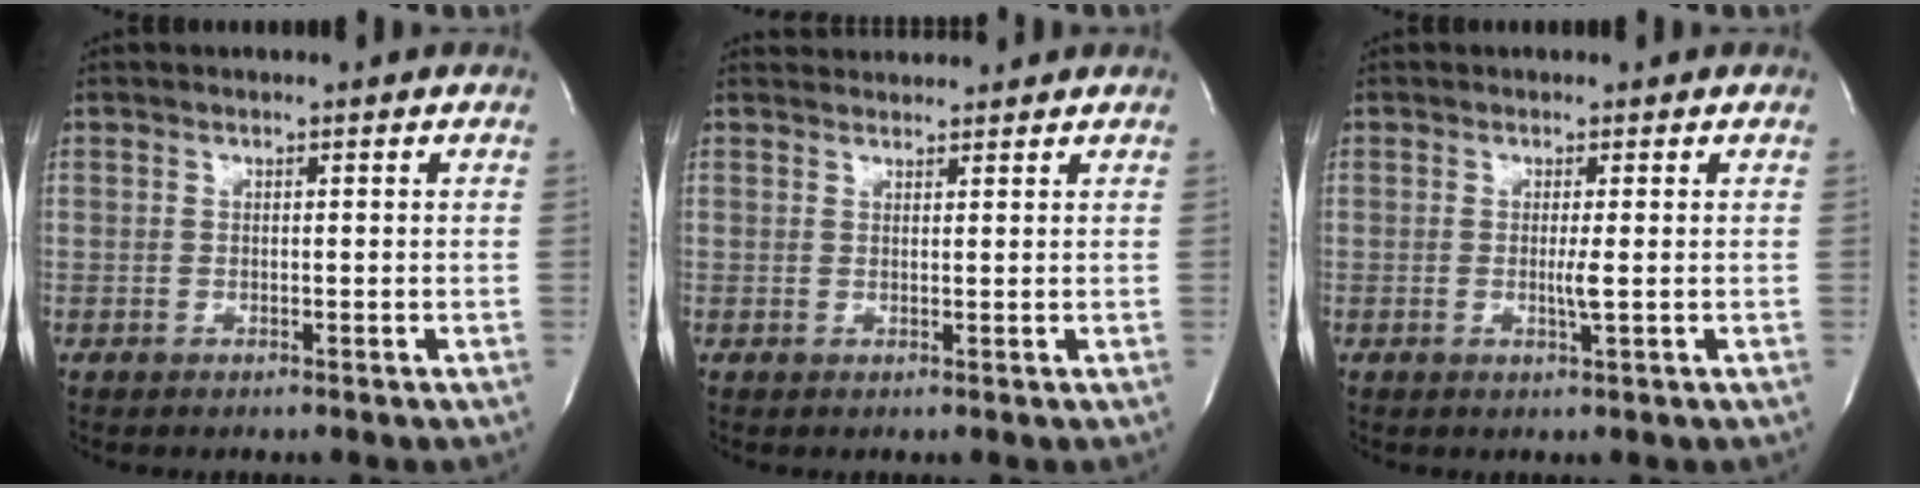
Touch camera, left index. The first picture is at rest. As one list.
[{"total": 2.6, "force": [2.6, 0.5, -0.3], "torque": [-0.002, 0.021, 0.041]}, {"total": 1.6, "force": [-0.3, -0.3, 1.5], "torque": [-0.033, -0.008, -0.005]}]